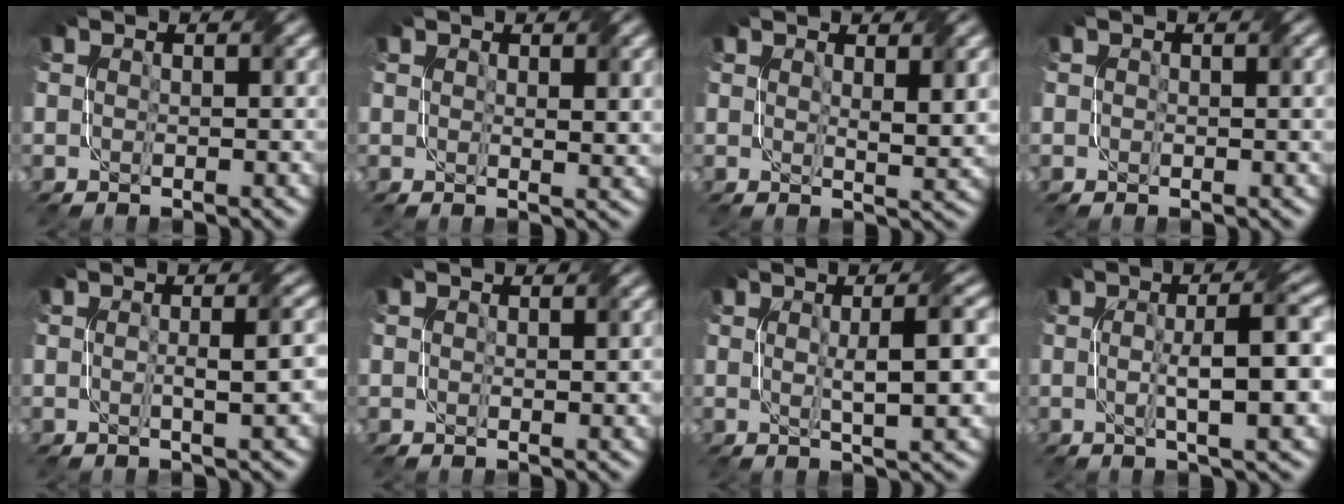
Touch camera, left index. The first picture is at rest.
{"total": 1.7, "force": [1.0, 0.5, 1.3], "torque": [-0.016, -0.005, 0.022]}
{"total": 2.8, "force": [1.4, 0.7, 2.3], "torque": [-0.035, -0.004, 0.028]}
{"total": 1.1, "force": [0.4, 0.7, 0.7], "torque": [-0.008, 0.000, 0.009]}
{"total": 3.0, "force": [-0.1, 0.8, 2.9], "torque": [-0.034, 0.009, 0.002]}
{"total": 1.2, "force": [0.4, 0.5, 1.0], "torque": [-0.012, 0.001, 0.012]}
{"total": 5.9, "force": [0.6, 1.4, 5.8], "torque": [-0.077, 0.010, 0.011]}
{"total": 6.9, "force": [0.0, 1.5, 6.7], "torque": [-0.098, 0.007, 0.002]}